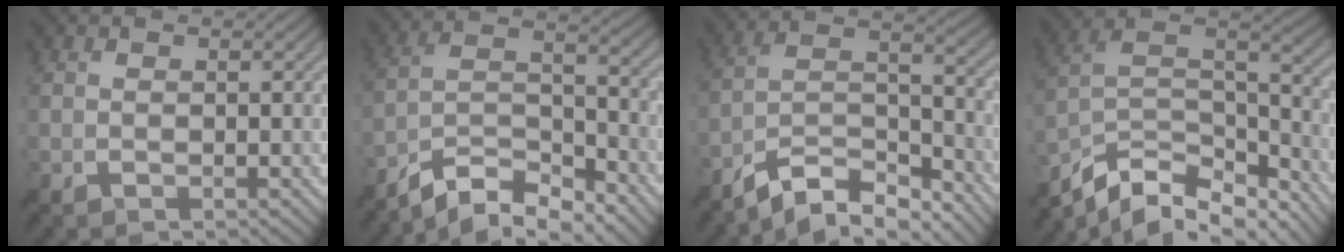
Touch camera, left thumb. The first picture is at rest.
{"total": 9.8, "force": [-8.4, 2.3, 4.5], "torque": [-0.083, 0.009, -0.161]}
{"total": 10.1, "force": [-8.4, 2.5, 5.1], "torque": [-0.093, 0.007, -0.161]}
{"total": 14.1, "force": [-10.2, 6.1, 7.7], "torque": [-0.189, -0.016, -0.170]}